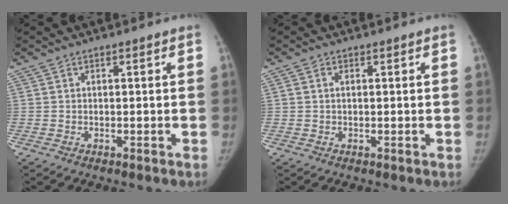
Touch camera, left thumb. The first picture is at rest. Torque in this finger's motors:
{"motor_torque": [-0.40, 0.06, -0.25, 0.30, -0.03]}